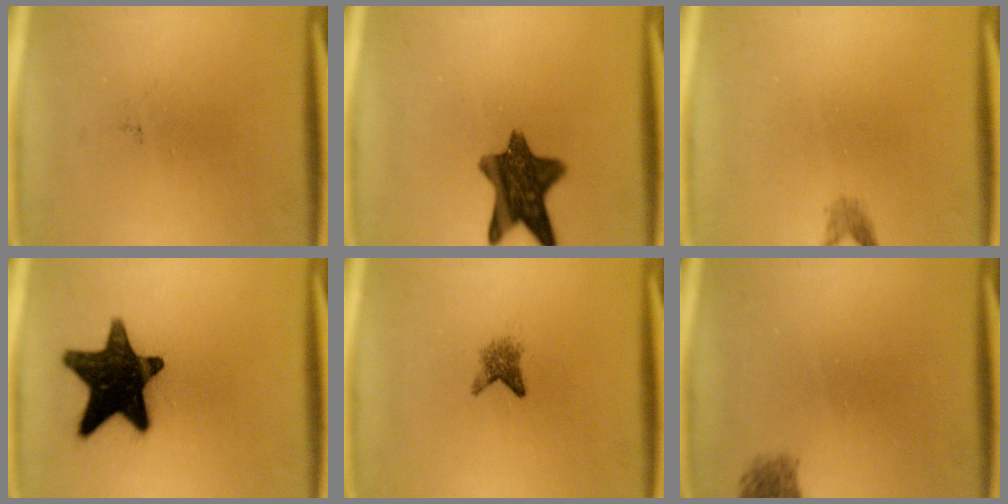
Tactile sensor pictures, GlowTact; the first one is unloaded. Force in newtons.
{"total": 11.2}
{"total": 1.2}
{"total": 16.6}
{"total": 2.1}
{"total": 1.8}